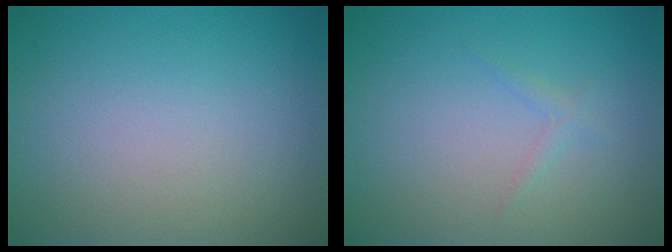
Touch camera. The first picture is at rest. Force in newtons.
{"total": 0.7, "press": 0.7, "slide": 0.0}